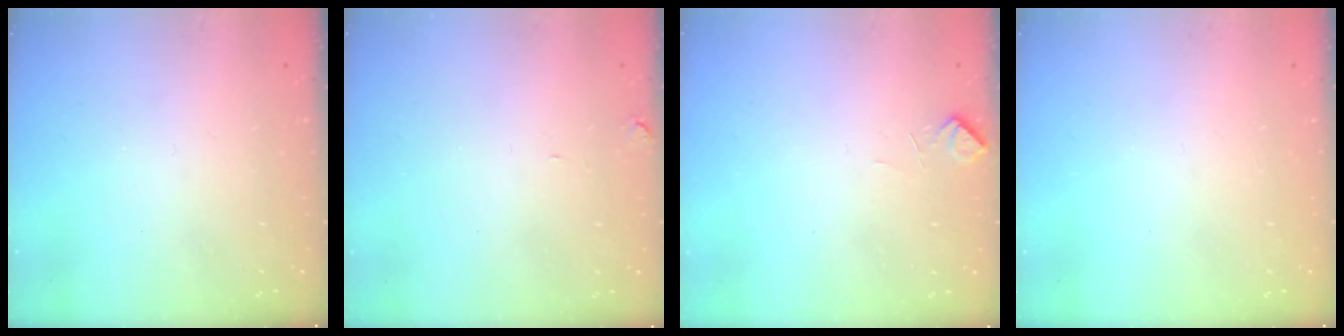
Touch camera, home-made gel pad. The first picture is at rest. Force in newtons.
{"total": 1.3, "press": 1.2, "slide": 0.5}
{"total": 2.2, "press": 2.0, "slide": 0.9}
{"total": 0.0}